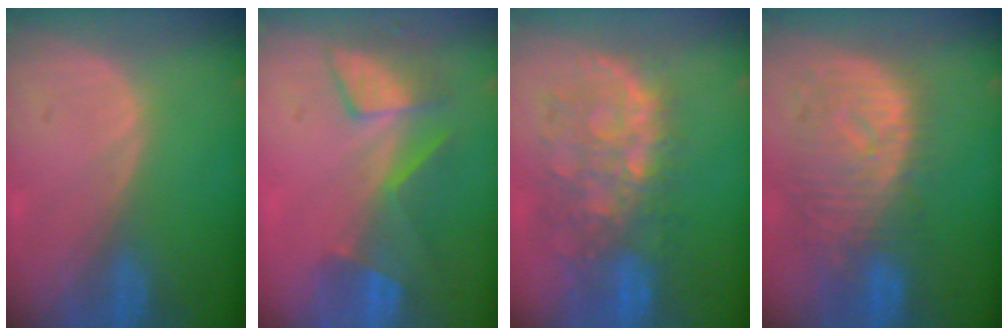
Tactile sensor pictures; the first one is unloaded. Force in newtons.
{"total": 8.5, "press": 7.3, "slide": 4.3}
{"total": 10.4, "press": 9.4, "slide": 4.6}
{"total": 10.9, "press": 9.7, "slide": 4.8}